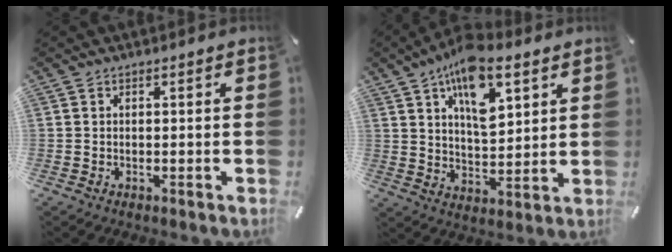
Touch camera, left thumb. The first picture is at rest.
{"total": 13.9, "force": [7.8, 6.8, 9.2], "torque": [-0.147, -0.025, 0.136]}